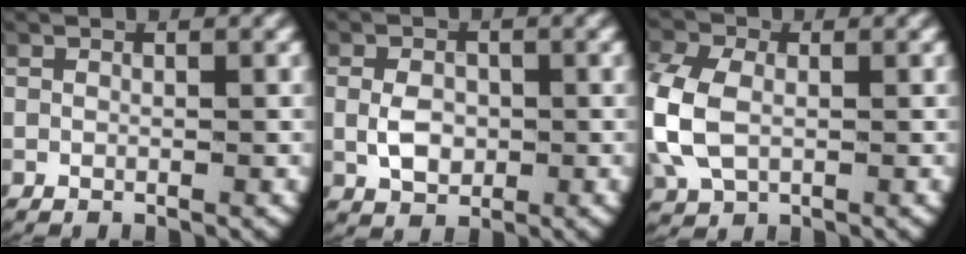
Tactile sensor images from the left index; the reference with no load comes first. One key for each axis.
{"total": 3.0, "fx": -0.3, "fy": 2.3, "fz": 1.9, "tx": -0.040, "ty": -0.011, "tz": 0.002}
{"total": 5.4, "fx": 0.0, "fy": 4.3, "fz": 3.4, "tx": -0.112, "ty": -0.015, "tz": 0.010}